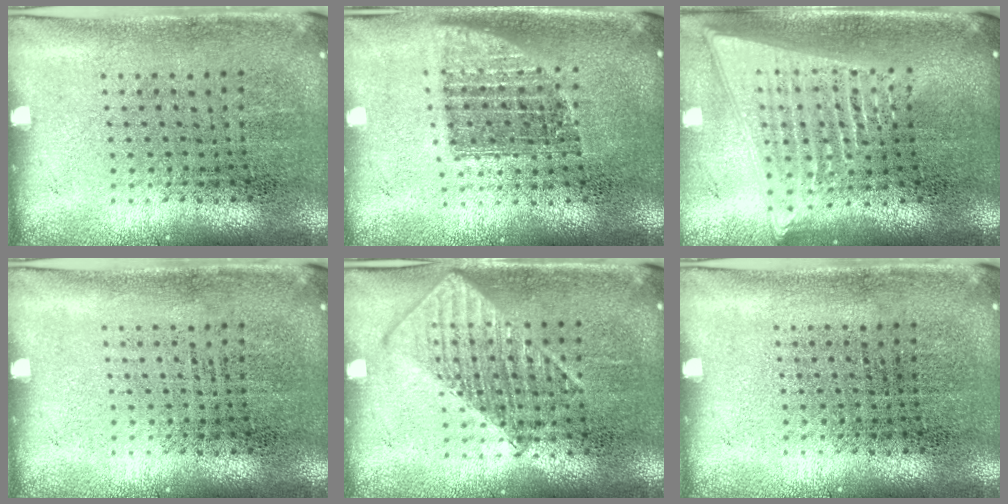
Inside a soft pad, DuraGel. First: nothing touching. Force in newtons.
{"total": 1.3, "press": 1.1, "slide": 0.8}
{"total": 2.1, "press": 1.8, "slide": 1.0}
{"total": 0.0}
{"total": 1.2, "press": 1.2, "slide": 0.2}
{"total": 0.0}